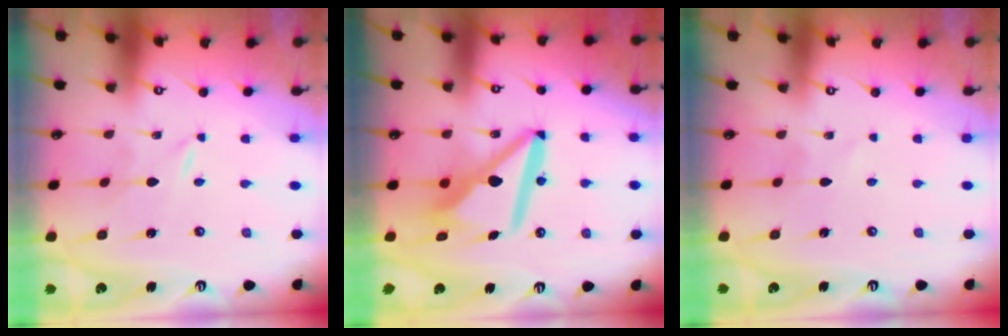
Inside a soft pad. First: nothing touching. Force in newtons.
{"total": 13.2, "press": 13.1, "slide": 1.5}
{"total": 1.8, "press": 1.8, "slide": 0.2}